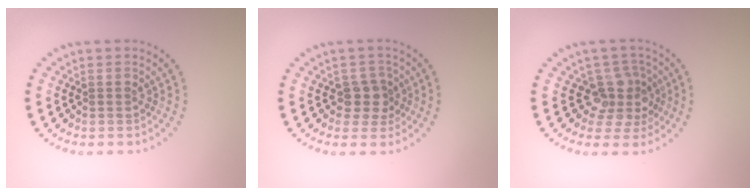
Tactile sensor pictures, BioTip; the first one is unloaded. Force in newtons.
{"total": 2.1, "press": 1.8, "slide": 1.1}
{"total": 3.3, "press": 2.4, "slide": 2.2}